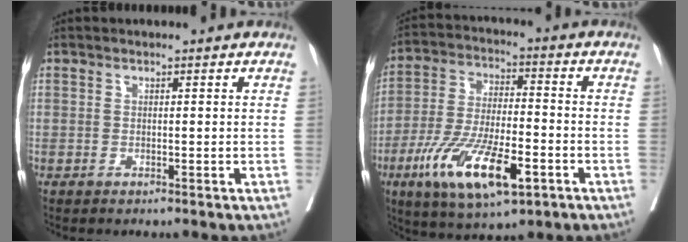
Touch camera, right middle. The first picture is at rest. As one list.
[{"total": 14.9, "force": [-6.6, 4.3, 12.6], "torque": [-0.247, -0.018, -0.109]}]